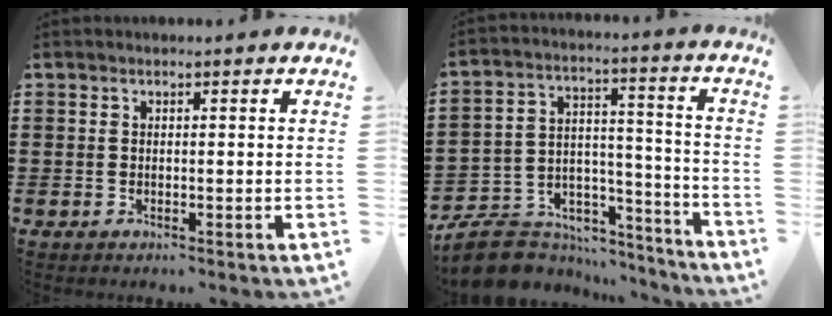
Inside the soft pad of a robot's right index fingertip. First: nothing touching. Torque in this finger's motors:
{"motor_torque": [-2.14, 0.00, -1.05, -0.21]}